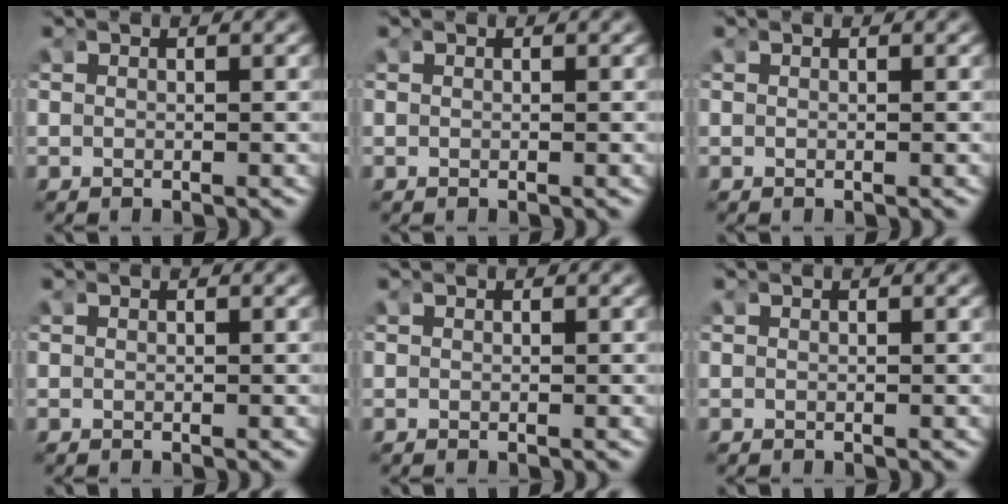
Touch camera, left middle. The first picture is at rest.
{"total": 0.0}
{"total": 0.0}
{"total": 0.0}
{"total": 0.0}
{"total": 0.0}